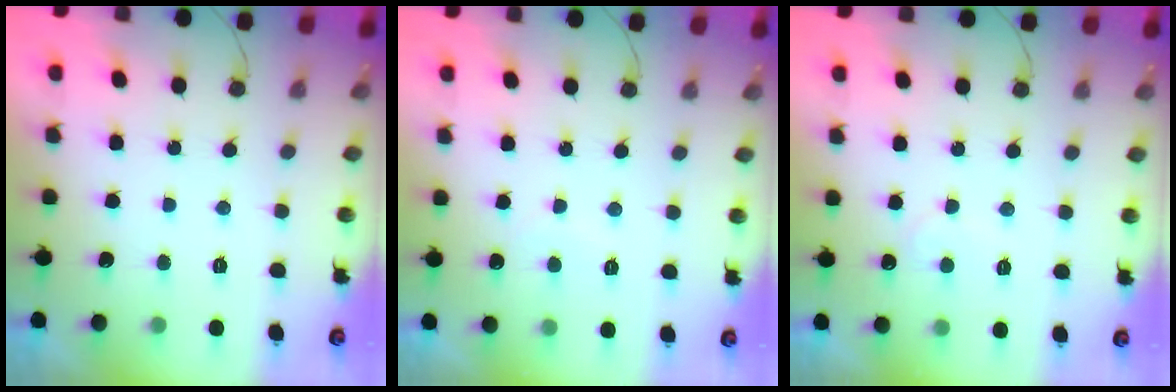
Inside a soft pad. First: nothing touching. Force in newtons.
{"total": 3.9, "press": 3.9, "slide": 0.3}
{"total": 4.3, "press": 4.3, "slide": 0.2}